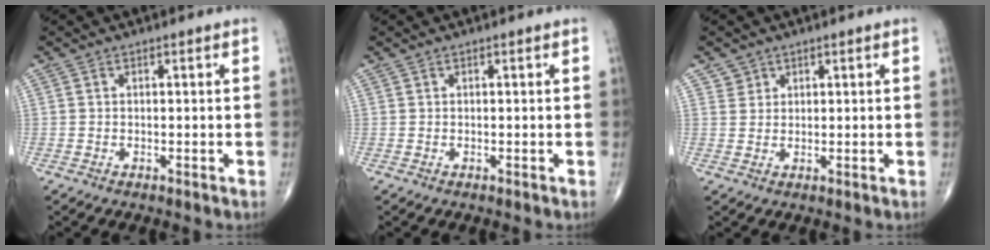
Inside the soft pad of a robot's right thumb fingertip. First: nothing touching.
{"total": 0.0}
{"total": 2.1, "force": [1.2, 1.6, -0.1], "torque": [0.022, -0.005, 0.013]}